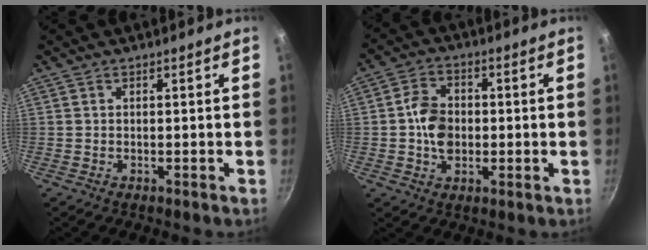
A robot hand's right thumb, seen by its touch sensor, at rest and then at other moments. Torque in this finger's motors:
{"motor_torque": [0.02, 1.54, 0.76, -0.09, 0.33]}